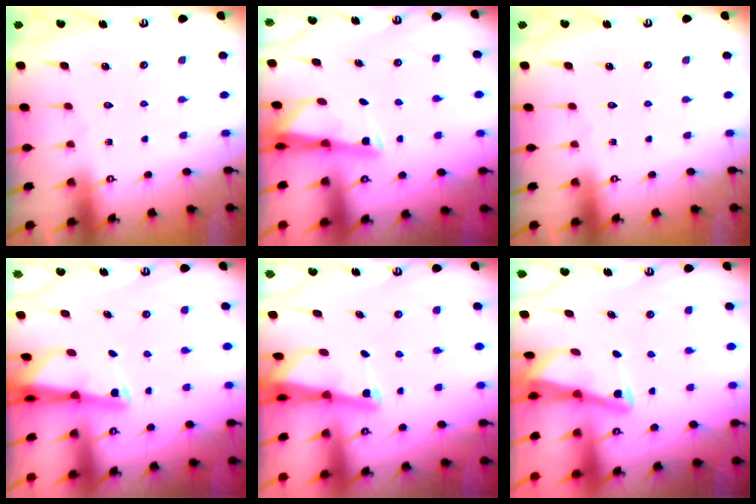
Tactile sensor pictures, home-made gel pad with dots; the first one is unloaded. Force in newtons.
{"total": 3.0, "press": 2.9, "slide": 0.4}
{"total": 0.0}
{"total": 2.6, "press": 2.6, "slide": 0.5}
{"total": 2.5, "press": 2.5, "slide": 0.2}
{"total": 3.0, "press": 3.0, "slide": 0.4}